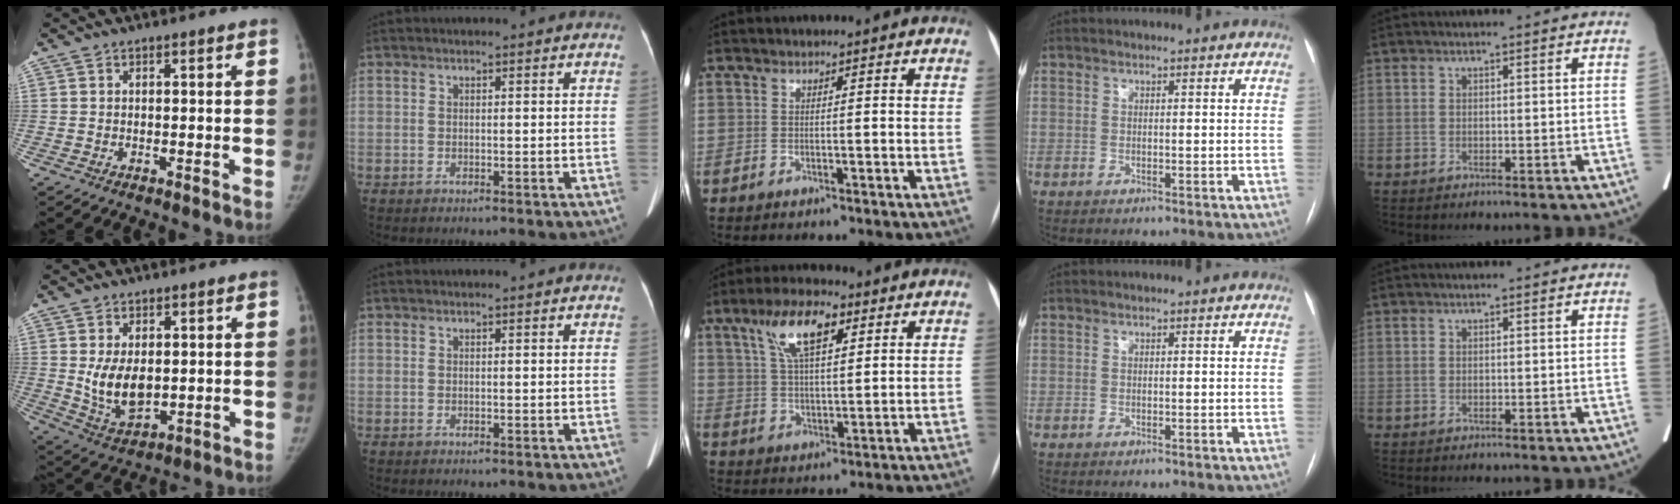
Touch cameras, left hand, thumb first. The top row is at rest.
{"thumb": {"total": 9.0, "force": [0.7, 5.6, 7.0], "torque": [-0.104, -0.018, 0.031]}, "index": {"total": 0.9, "force": [0.8, 0.0, 0.3], "torque": [-0.008, 0.011, 0.011]}, "middle": {"total": 9.5, "force": [4.9, 3.3, 7.5], "torque": [-0.147, 0.020, 0.092]}}